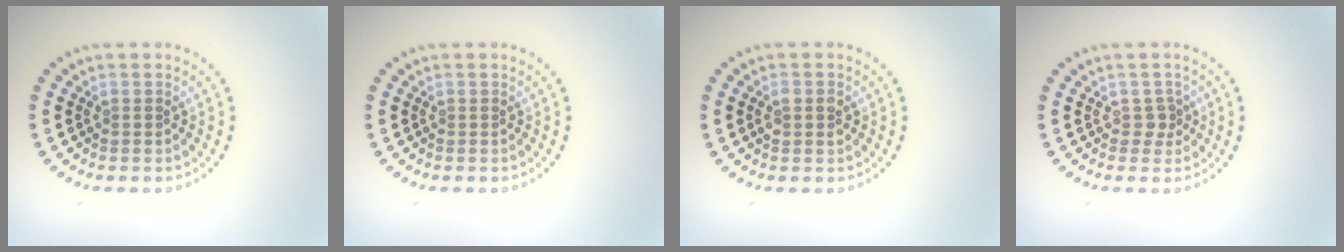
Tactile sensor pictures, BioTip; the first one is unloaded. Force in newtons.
{"total": 0.0}
{"total": 1.3, "press": 1.3, "slide": 0.1}
{"total": 1.3, "press": 1.0, "slide": 0.8}